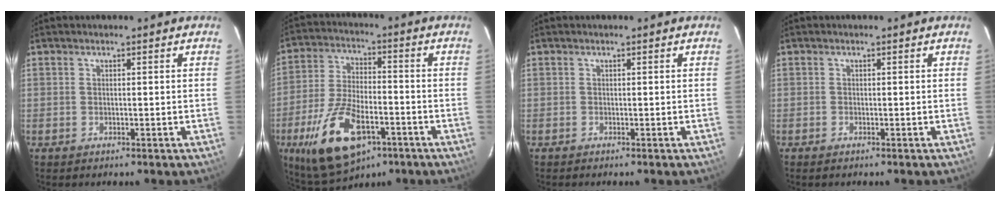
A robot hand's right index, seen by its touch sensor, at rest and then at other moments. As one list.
[{"total": 16.8, "force": [-8.1, 7.5, 12.6], "torque": [-0.265, -0.023, -0.139]}, {"total": 0.0}, {"total": 0.0}]